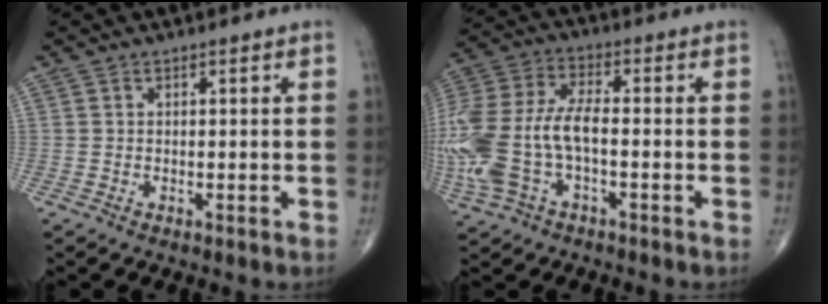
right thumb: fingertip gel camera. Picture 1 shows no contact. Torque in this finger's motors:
{"motor_torque": [0.59, 0.39, 1.86, 0.06, 0.50]}